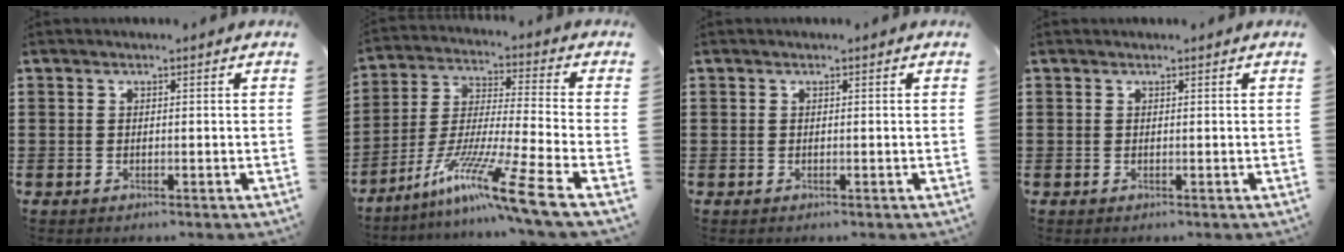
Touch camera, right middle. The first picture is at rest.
{"total": 12.8, "force": [-9.0, -0.7, 9.1], "torque": [-0.180, -0.009, -0.178]}
{"total": 0.0}
{"total": 0.0}